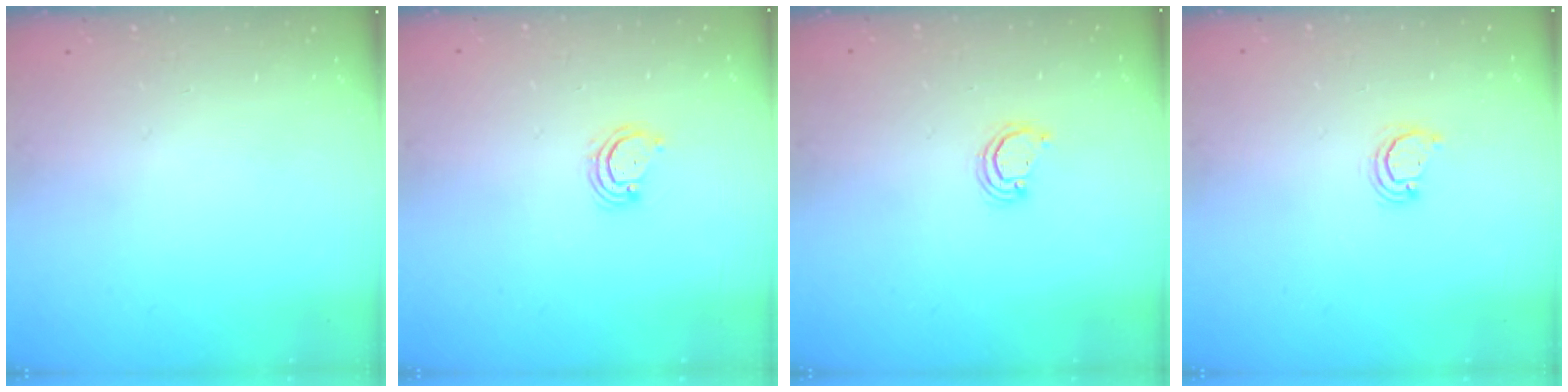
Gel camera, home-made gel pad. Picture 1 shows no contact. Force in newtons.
{"total": 3.4, "press": 3.4, "slide": 0.3}
{"total": 2.0, "press": 2.0, "slide": 0.2}
{"total": 2.6, "press": 2.6, "slide": 0.3}